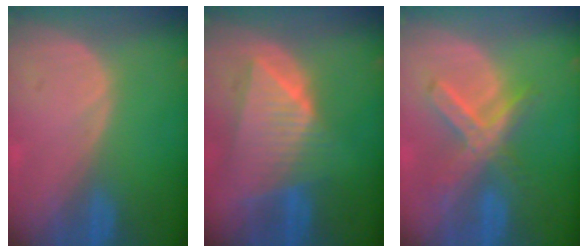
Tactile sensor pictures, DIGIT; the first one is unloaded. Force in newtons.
{"total": 9.0, "press": 8.0, "slide": 4.2}
{"total": 7.5, "press": 6.4, "slide": 3.8}